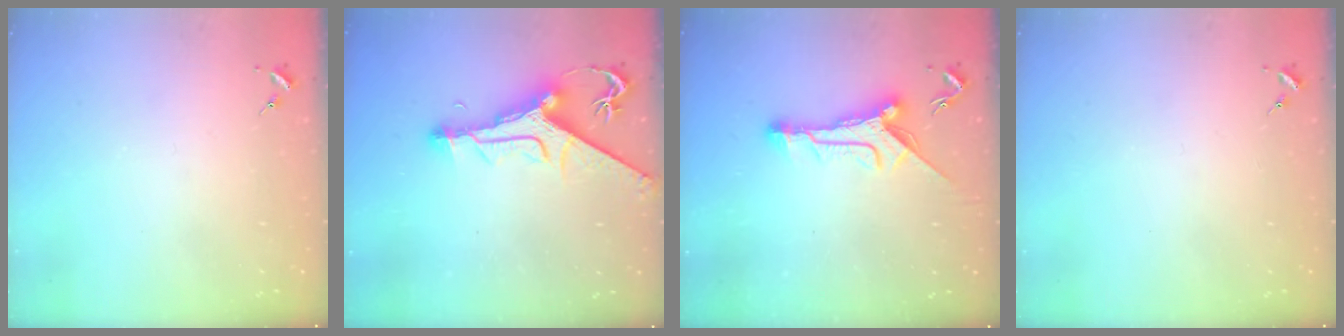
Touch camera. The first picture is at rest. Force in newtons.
{"total": 12.8, "press": 12.7, "slide": 1.7}
{"total": 10.7, "press": 10.6, "slide": 0.8}
{"total": 0.0}